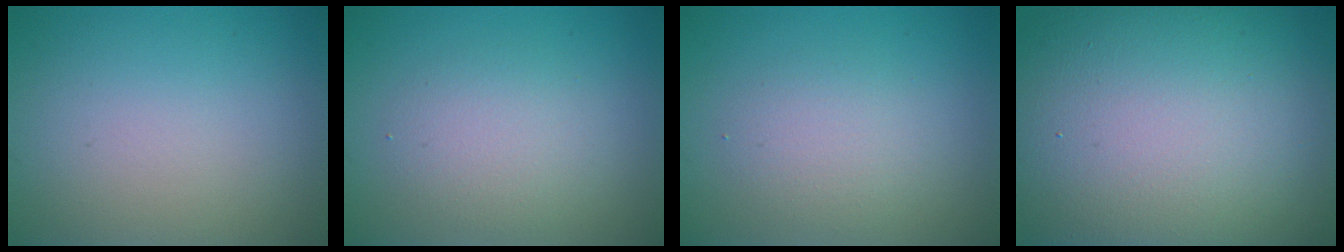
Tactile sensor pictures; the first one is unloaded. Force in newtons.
{"total": 2.9, "press": 2.9, "slide": 0.2}
{"total": 2.5, "press": 2.5, "slide": 0.1}
{"total": 19.8, "press": 19.7, "slide": 1.4}